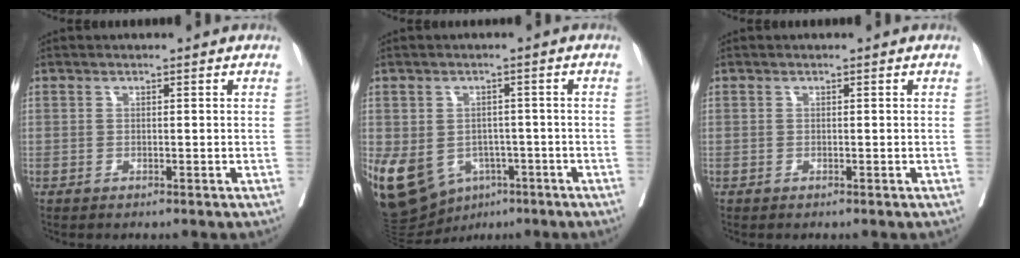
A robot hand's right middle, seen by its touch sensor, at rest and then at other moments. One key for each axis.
{"total": 11.8, "fx": -5.0, "fy": 8.7, "fz": 6.1, "tx": -0.126, "ty": 0.009, "tz": -0.068}
{"total": 0.0}